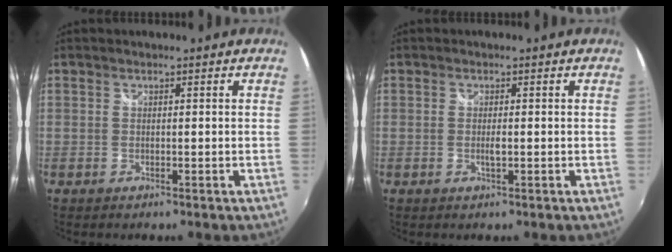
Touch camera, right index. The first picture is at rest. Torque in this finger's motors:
{"motor_torque": [0.70, -0.14, 0.25, 0.06]}